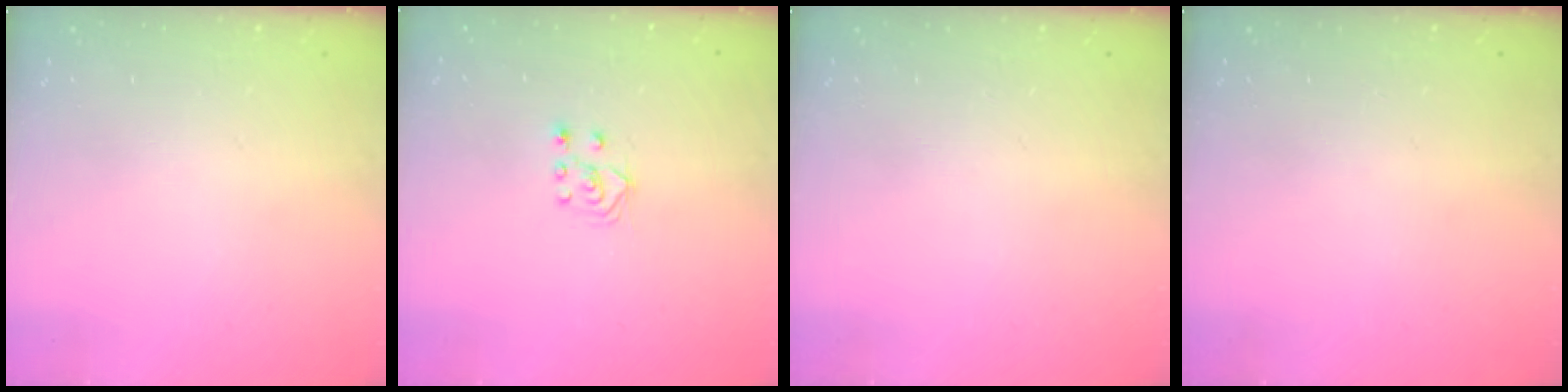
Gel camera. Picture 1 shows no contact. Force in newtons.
{"total": 3.9, "press": 3.8, "slide": 0.7}
{"total": 0.0}
{"total": 0.0}